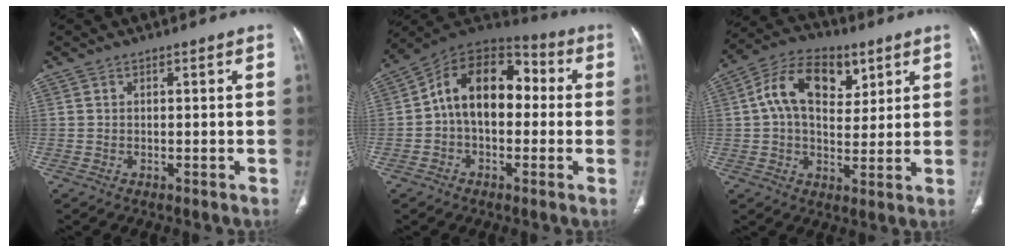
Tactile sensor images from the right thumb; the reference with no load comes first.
{"total": 15.2, "force": [0.4, 9.9, 11.5], "torque": [-0.152, 0.049, -0.008]}
{"total": 14.2, "force": [4.8, 8.7, 10.1], "torque": [-0.142, 0.001, 0.078]}